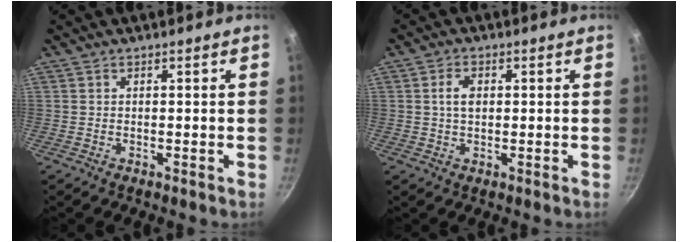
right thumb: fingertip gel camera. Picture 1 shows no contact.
{"total": 3.3, "force": [0.7, 2.2, 2.3], "torque": [-0.035, 0.002, 0.010]}